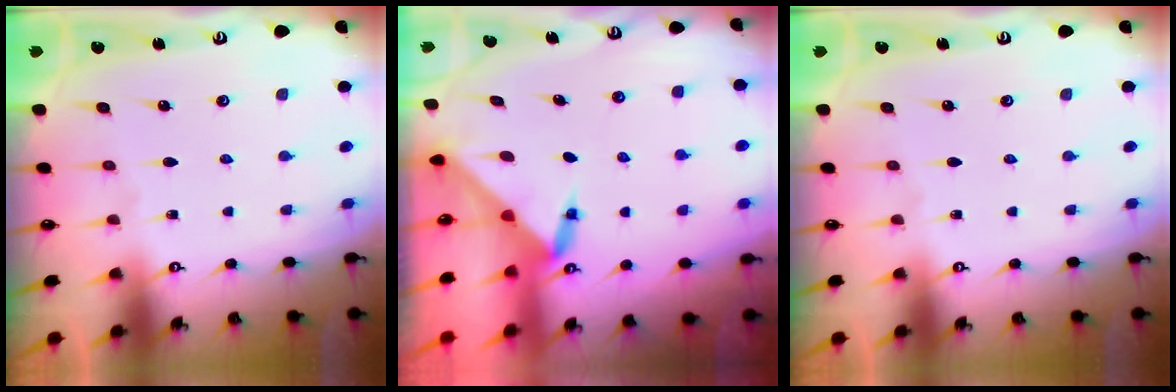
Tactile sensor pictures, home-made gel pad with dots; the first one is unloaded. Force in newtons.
{"total": 3.4, "press": 3.4, "slide": 0.4}
{"total": 0.0}